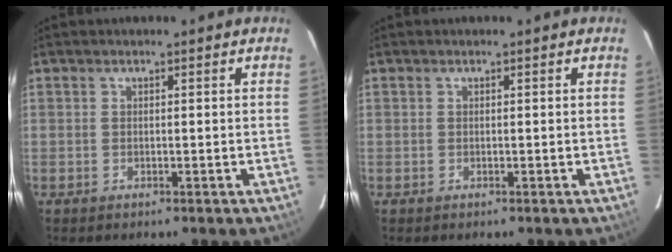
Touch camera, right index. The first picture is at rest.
{"total": 0.0}